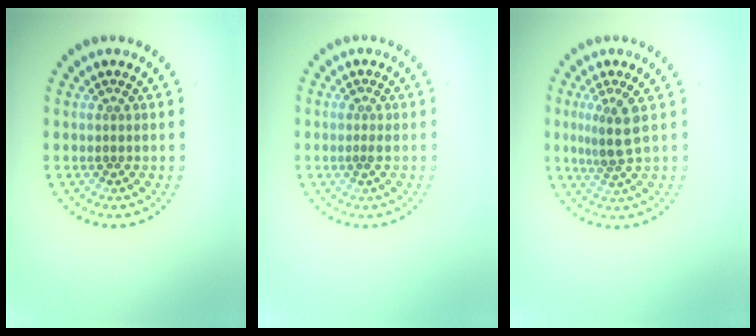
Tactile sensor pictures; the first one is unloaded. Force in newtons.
{"total": 0.7, "press": 0.7, "slide": 0.3}
{"total": 3.0, "press": 2.8, "slide": 1.1}